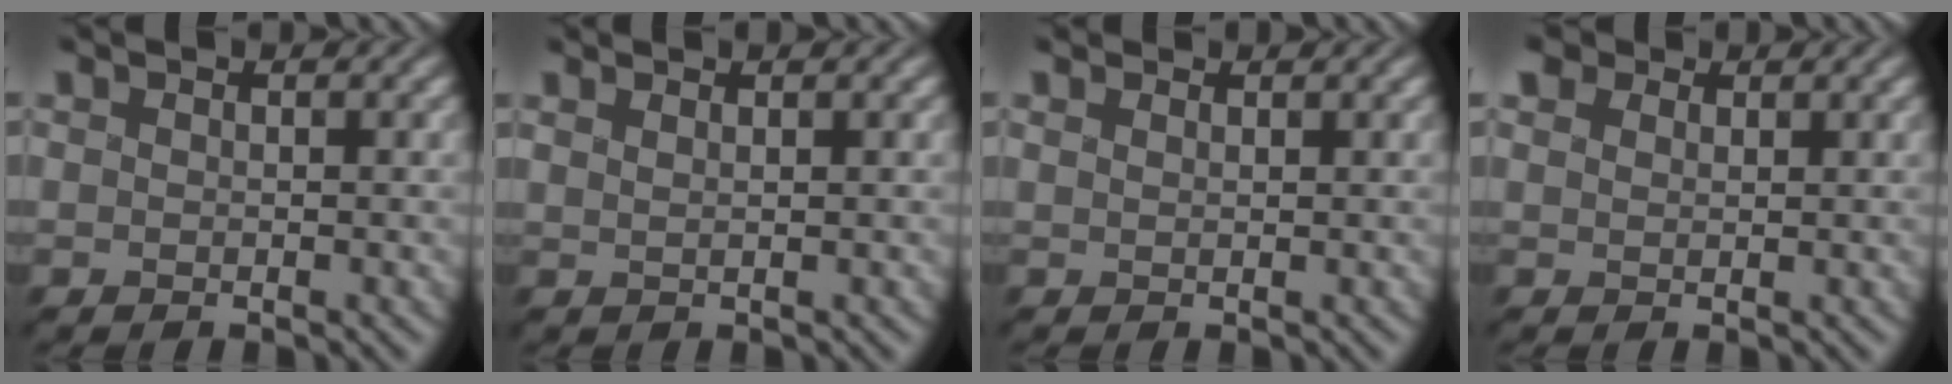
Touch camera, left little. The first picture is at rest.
{"total": 1.7, "force": [1.0, 0.6, 1.2], "torque": [-0.001, 0.006, -0.005]}
{"total": 1.5, "force": [1.4, 0.4, 0.4], "torque": [-0.011, -0.001, 0.029]}
{"total": 2.9, "force": [2.0, 1.8, 1.1], "torque": [-0.036, 0.005, 0.030]}